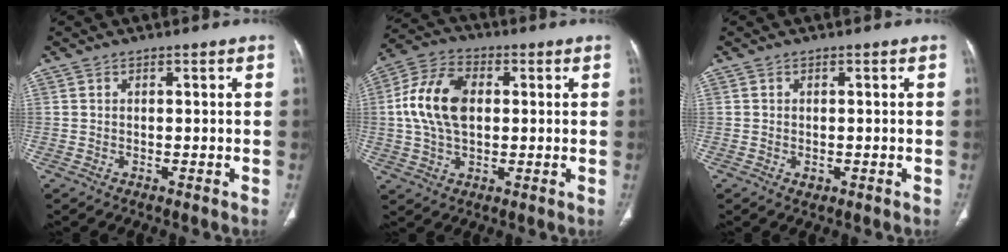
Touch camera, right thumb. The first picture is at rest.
{"total": 12.9, "force": [1.3, 7.9, 10.1], "torque": [-0.198, 0.019, 0.018]}
{"total": 1.2, "force": [-0.4, 0.9, 0.7], "torque": [-0.006, 0.000, -0.002]}